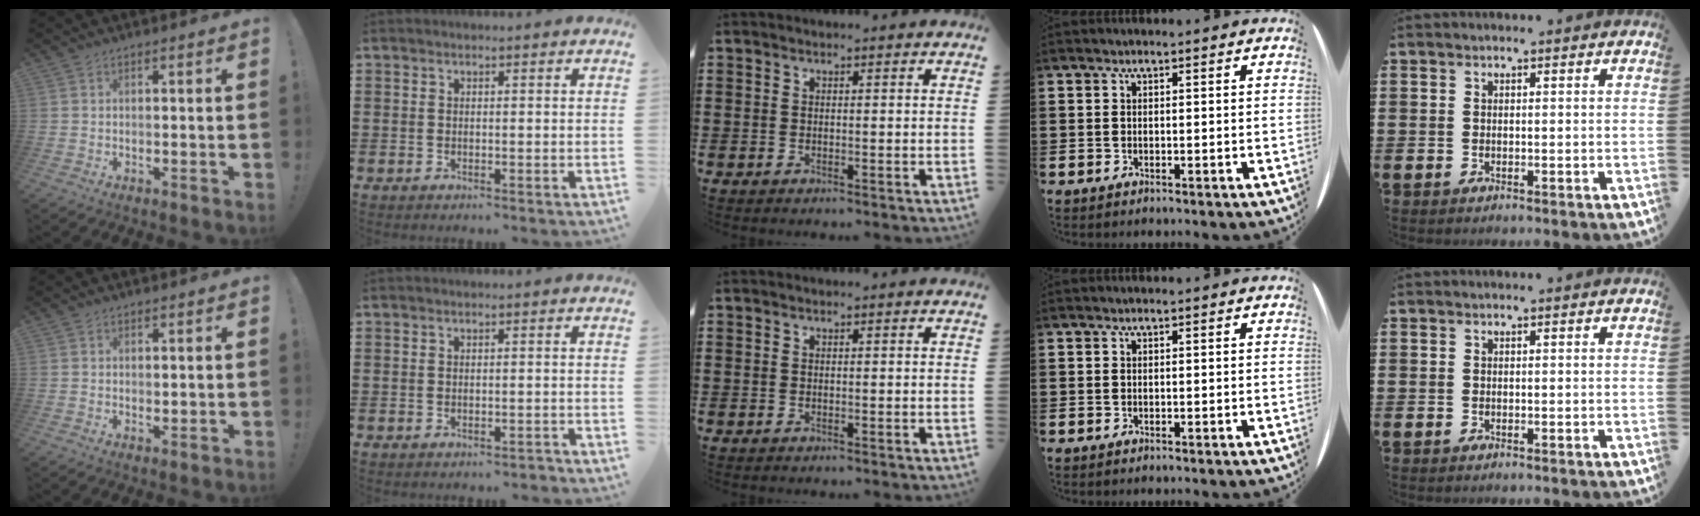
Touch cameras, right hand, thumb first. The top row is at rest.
{"thumb": {"total": 0.7, "force": [0.6, 0.3, 0.1], "torque": [0.000, -0.001, 0.012]}, "index": {"total": 0.9, "force": [-0.8, 0.1, 0.3], "torque": [-0.009, -0.002, -0.016]}}